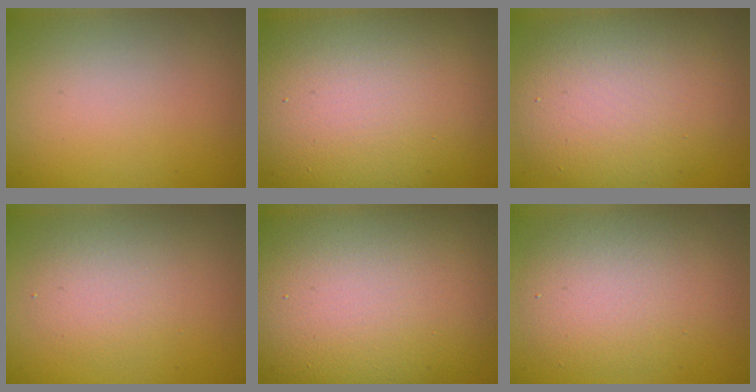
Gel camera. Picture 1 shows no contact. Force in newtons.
{"total": 14.6, "press": 14.6, "slide": 0.8}
{"total": 8.5, "press": 8.4, "slide": 0.4}
{"total": 2.9, "press": 2.9, "slide": 0.2}
{"total": 16.0, "press": 15.9, "slide": 1.3}
{"total": 4.8, "press": 4.8, "slide": 0.3}